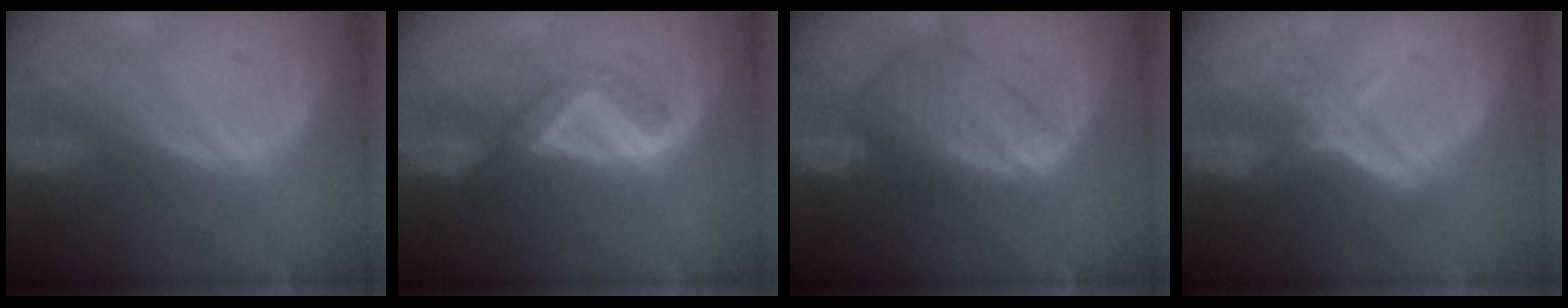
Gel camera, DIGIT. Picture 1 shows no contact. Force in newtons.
{"total": 5.2, "press": 4.5, "slide": 2.7}
{"total": 8.9, "press": 7.7, "slide": 4.4}
{"total": 5.6, "press": 4.8, "slide": 3.0}